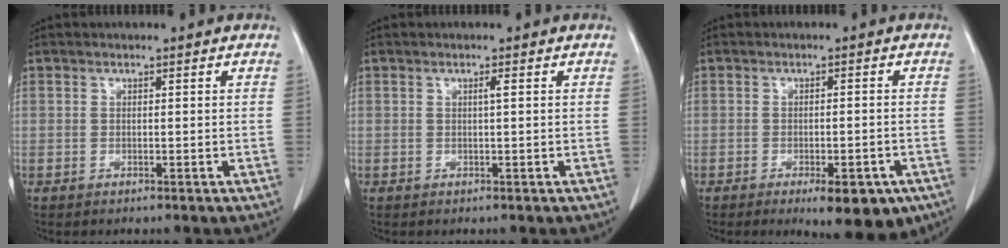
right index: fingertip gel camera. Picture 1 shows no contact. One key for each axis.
{"total": 0.7, "fx": 0.2, "fy": -0.1, "fz": 0.7, "tx": -0.012, "ty": 0.001, "tz": 0.004}
{"total": 8.6, "fx": -5.4, "fy": 2.8, "fz": 6.1, "tx": -0.065, "ty": -0.005, "tz": -0.069}